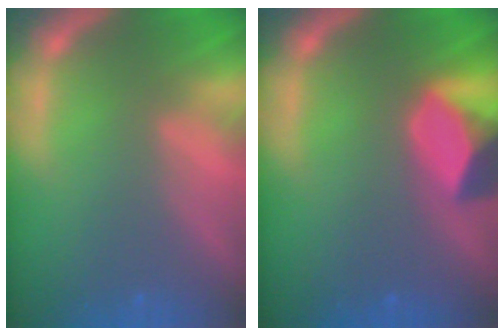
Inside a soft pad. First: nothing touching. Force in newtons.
{"total": 5.9}